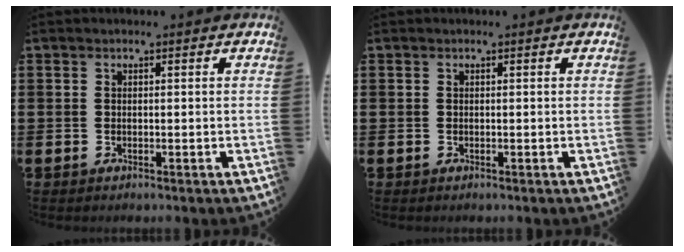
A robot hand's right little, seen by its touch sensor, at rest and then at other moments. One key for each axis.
{"total": 0.0}